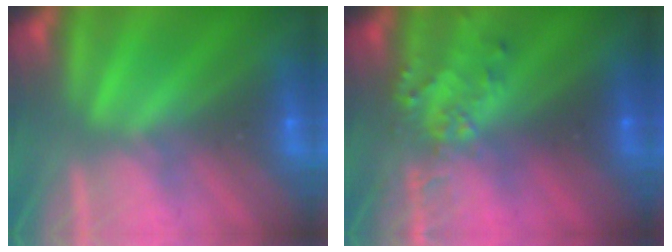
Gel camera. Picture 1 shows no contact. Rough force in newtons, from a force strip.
{"total": 3.1}